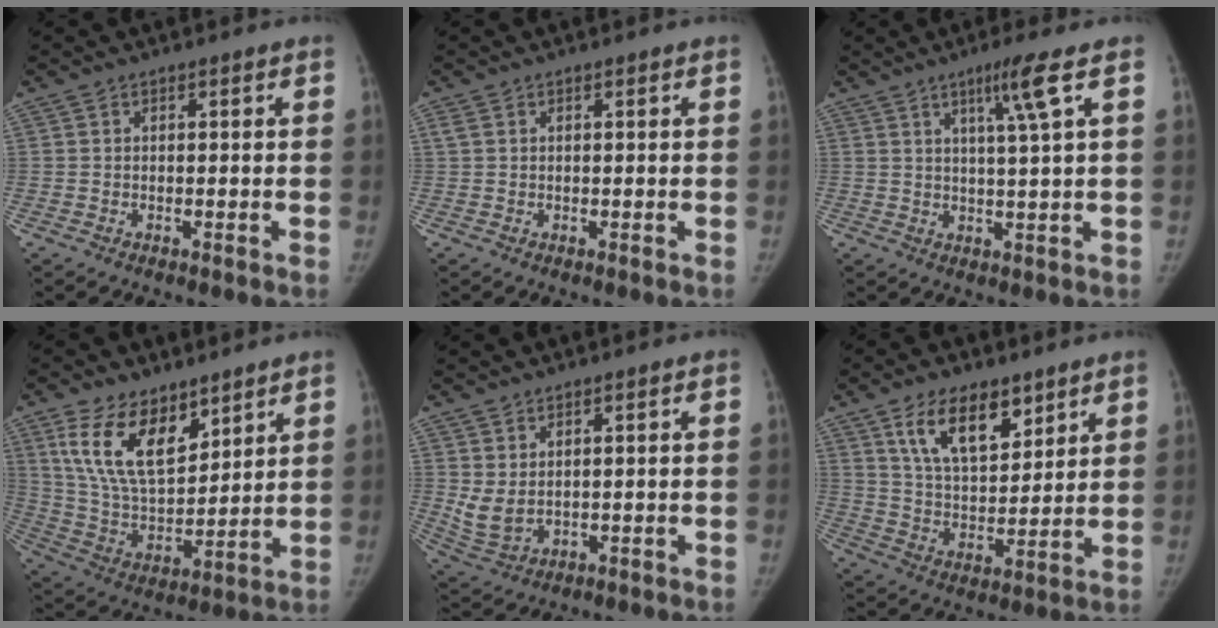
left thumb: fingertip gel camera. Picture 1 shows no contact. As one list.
[{"total": 0.9, "force": [0.5, 0.6, 0.6], "torque": [-0.017, 0.010, 0.013]}, {"total": 6.1, "force": [2.9, -1.0, 5.3], "torque": [-0.094, -0.015, 0.052]}, {"total": 16.1, "force": [9.4, 8.3, 10.1], "torque": [-0.150, -0.048, 0.192]}, {"total": 4.9, "force": [1.4, 2.8, 3.8], "torque": [-0.075, -0.009, 0.040]}, {"total": 13.3, "force": [7.8, 6.6, 8.5], "torque": [-0.112, -0.045, 0.146]}]